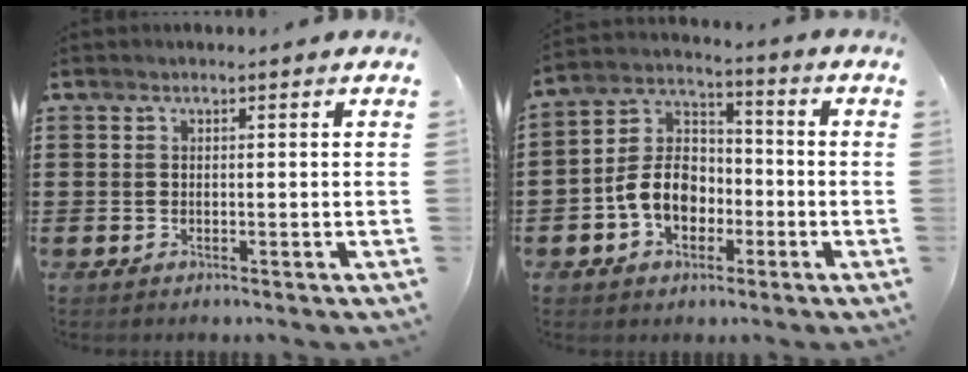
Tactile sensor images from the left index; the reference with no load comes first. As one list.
[{"total": 8.4, "force": [-2.9, 6.4, 4.7], "torque": [-0.126, 0.013, -0.061]}]